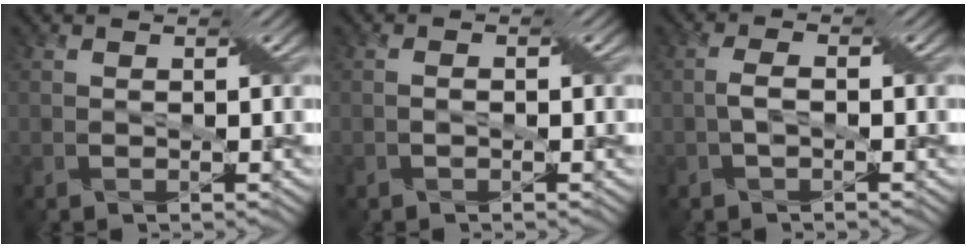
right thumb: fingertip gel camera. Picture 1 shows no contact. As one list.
[{"total": 0.6, "force": [-0.4, 0.1, 0.4], "torque": [-0.006, 0.002, -0.011]}, {"total": 1.5, "force": [-0.6, 0.4, 1.3], "torque": [-0.032, 0.006, -0.015]}]